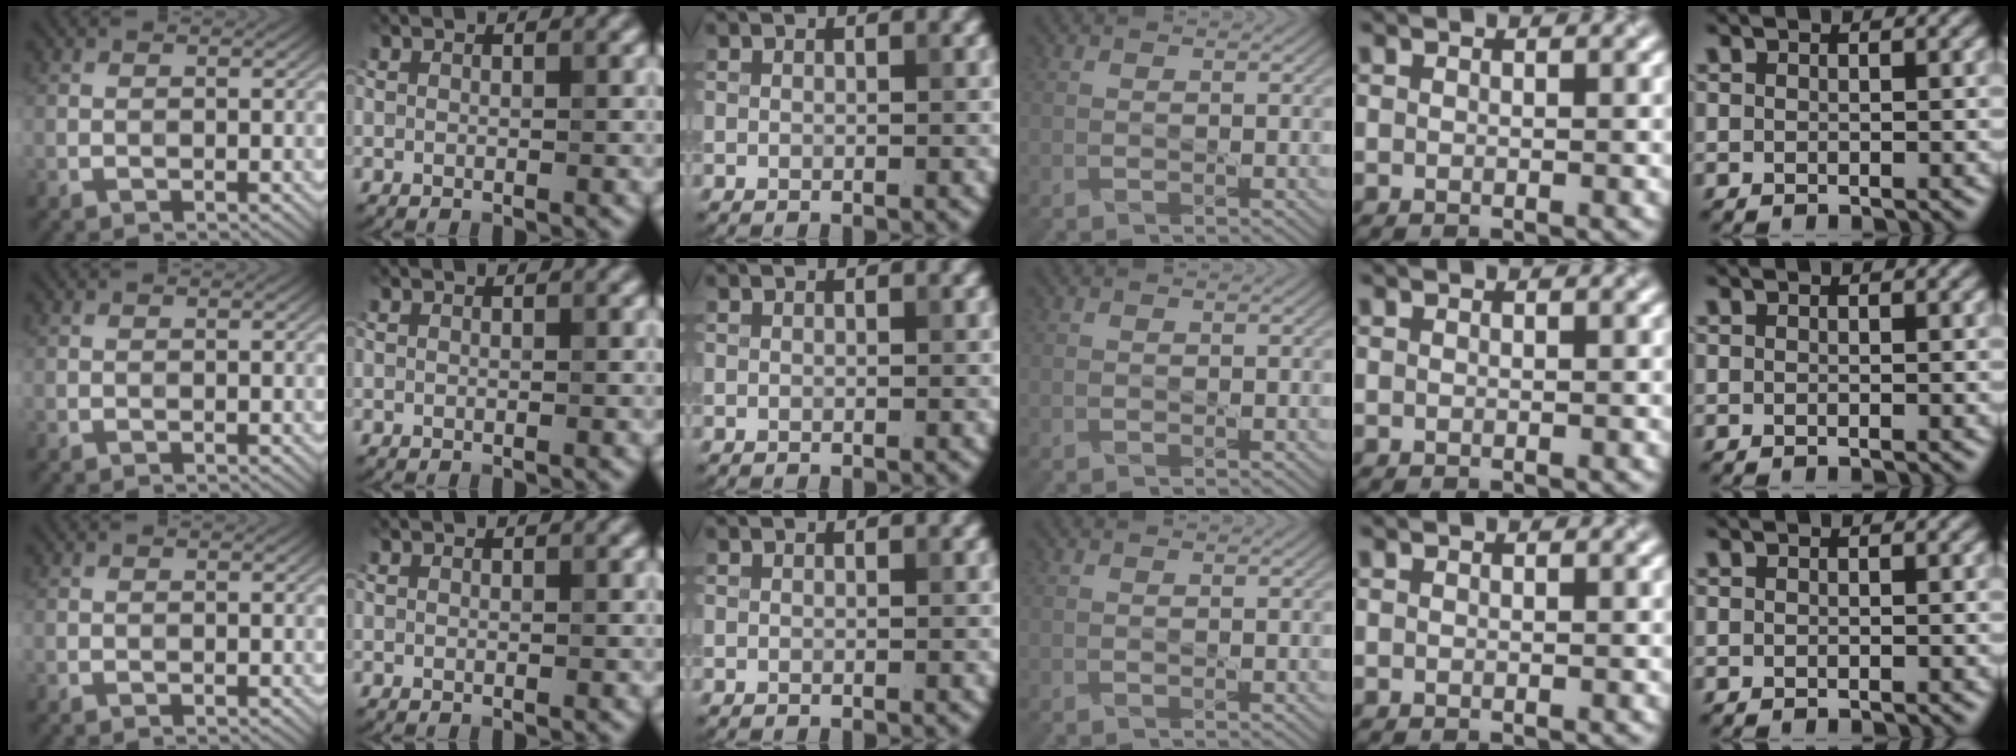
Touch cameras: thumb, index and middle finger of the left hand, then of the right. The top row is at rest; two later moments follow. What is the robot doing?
{"motion": "pour", "object": "bucket"}